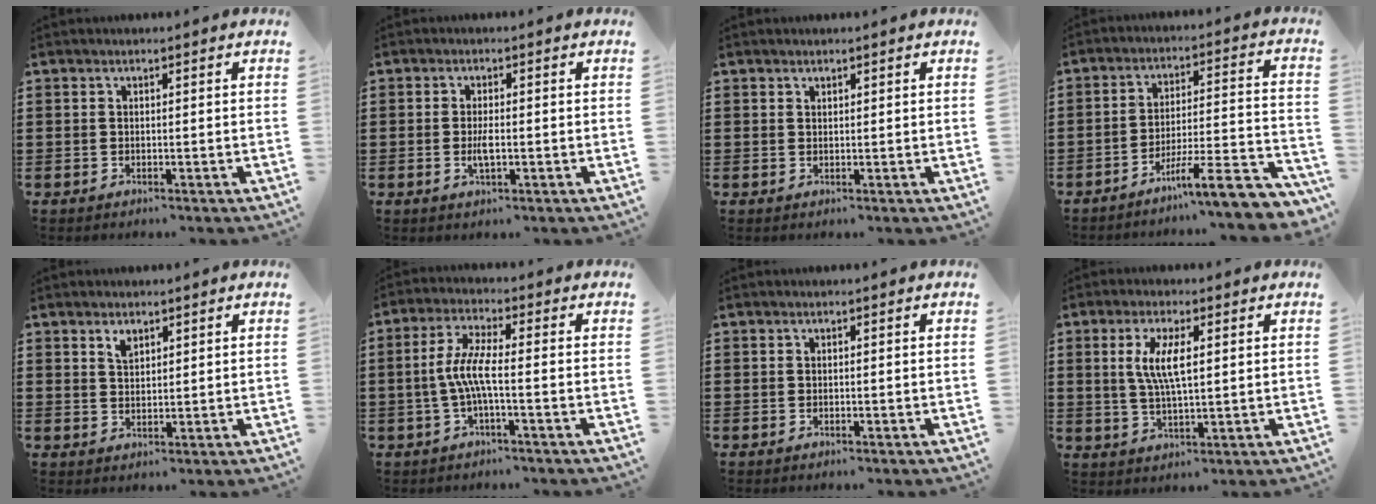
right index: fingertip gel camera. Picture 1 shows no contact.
{"total": 2.9, "force": [-0.5, 0.9, 2.7], "torque": [-0.055, -0.003, -0.012]}
{"total": 0.7, "force": [0.6, 0.4, 0.1], "torque": [-0.003, 0.001, 0.012]}
{"total": 9.5, "force": [-7.1, 1.2, 6.2], "torque": [-0.093, 0.008, -0.131]}
{"total": 2.1, "force": [1.6, 1.1, 1.0], "torque": [-0.023, 0.001, 0.029]}
{"total": 5.8, "force": [-1.1, 0.9, 5.6], "torque": [-0.130, -0.008, -0.032]}
{"total": 0.0}
{"total": 6.1, "force": [1.4, 1.7, 5.6], "torque": [-0.122, 0.002, 0.020]}